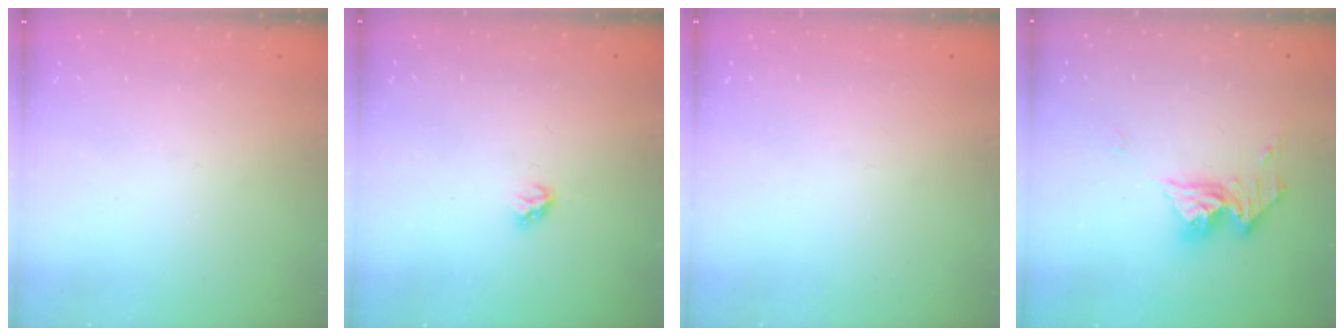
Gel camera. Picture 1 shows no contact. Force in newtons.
{"total": 2.8, "press": 2.8, "slide": 0.2}
{"total": 0.0}
{"total": 12.3, "press": 12.3, "slide": 1.4}